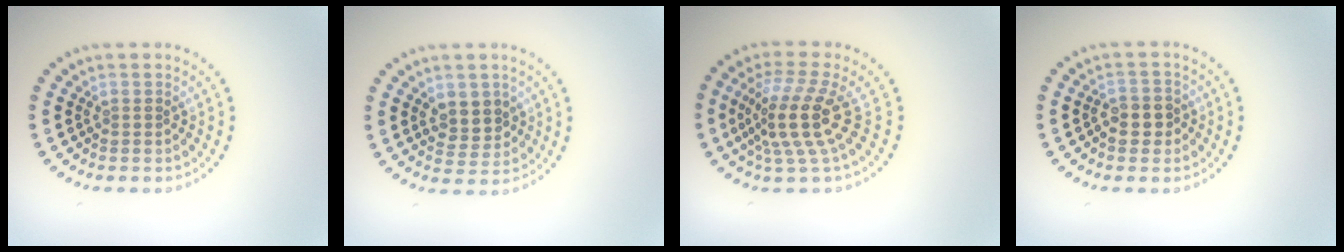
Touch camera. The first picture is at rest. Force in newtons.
{"total": 2.8, "press": 2.7, "slide": 0.7}
{"total": 4.8, "press": 3.6, "slide": 3.3}
{"total": 2.3, "press": 2.2, "slide": 0.5}